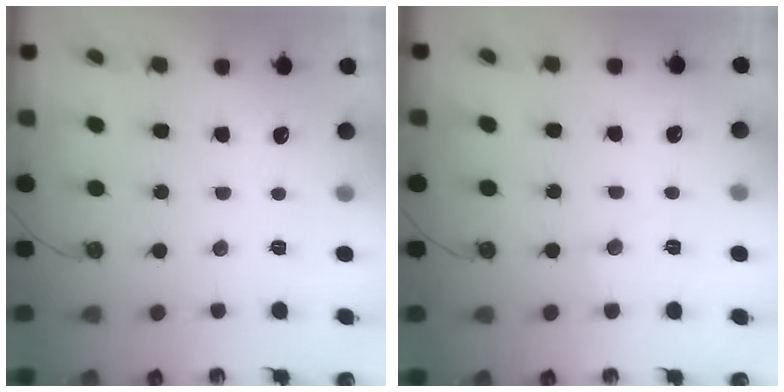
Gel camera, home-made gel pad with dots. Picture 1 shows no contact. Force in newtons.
{"total": 5.1, "press": 5.1, "slide": 0.5}